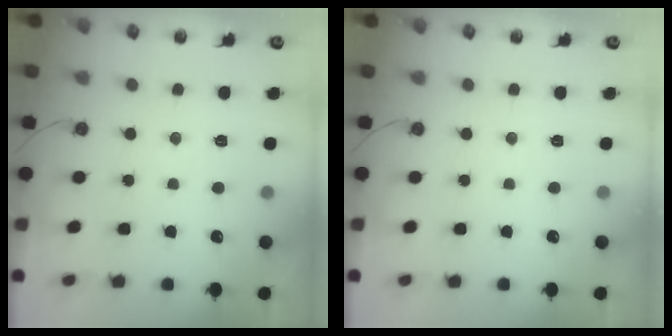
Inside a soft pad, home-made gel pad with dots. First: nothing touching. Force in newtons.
{"total": 0.0}